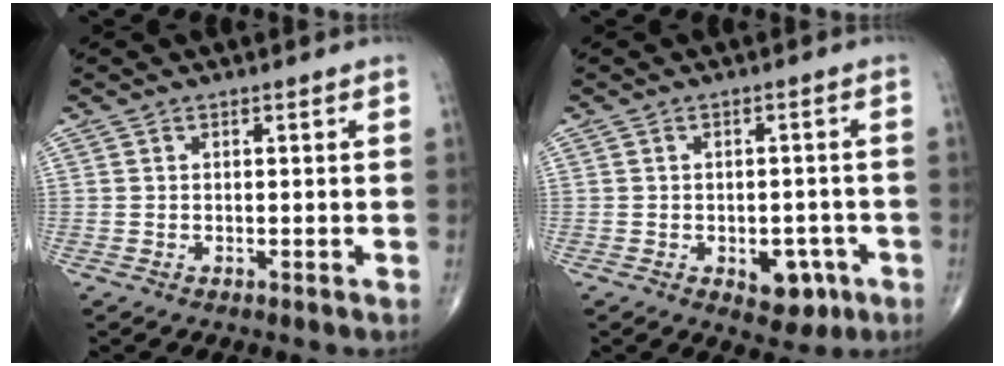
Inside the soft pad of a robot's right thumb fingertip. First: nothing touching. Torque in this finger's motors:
{"motor_torque": [2.54, 2.42, 0.10, -0.56, 0.10]}